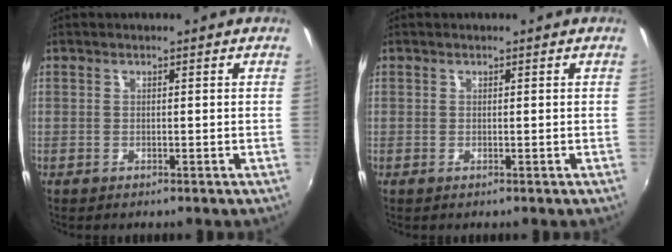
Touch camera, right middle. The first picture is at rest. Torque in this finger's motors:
{"motor_torque": [0.00, 0.00, 0.00, 0.00]}